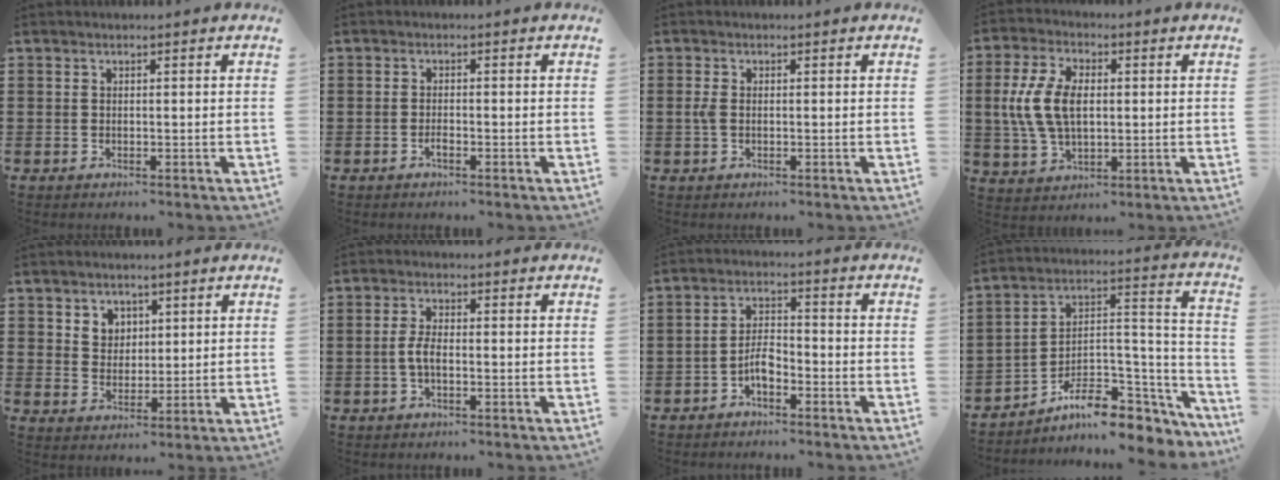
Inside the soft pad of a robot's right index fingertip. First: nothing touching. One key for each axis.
{"total": 1.3, "fx": -0.8, "fy": 0.4, "fz": 0.9, "tx": -0.020, "ty": -0.004, "tz": -0.014}
{"total": 1.9, "fx": -0.2, "fy": 1.0, "fz": 1.5, "tx": -0.047, "ty": -0.002, "tz": -0.009}
{"total": 8.9, "fx": 0.3, "fy": 5.3, "fz": 7.1, "tx": -0.173, "ty": 0.008, "tz": -0.003}
{"total": 3.6, "fx": 2.0, "fy": 3.0, "fz": 0.4, "tx": -0.022, "ty": 0.011, "tz": 0.038}
{"total": 3.0, "fx": -0.8, "fy": 1.0, "fz": 2.7, "tx": -0.071, "ty": -0.005, "tz": -0.021}
{"total": 4.2, "fx": -2.2, "fy": 1.8, "fz": 3.0, "tx": -0.076, "ty": 0.002, "tz": -0.049}
{"total": 8.4, "fx": -5.8, "fy": 4.0, "fz": 4.6, "tx": -0.083, "ty": 0.002, "tz": -0.104}